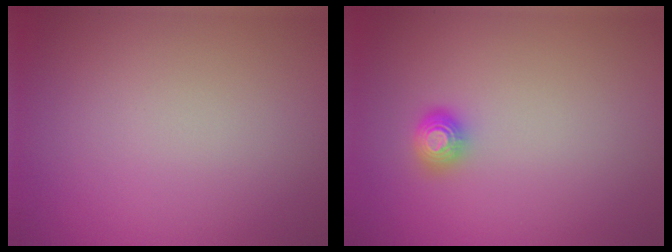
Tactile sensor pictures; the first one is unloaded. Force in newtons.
{"total": 1.6, "press": 1.4, "slide": 0.6}